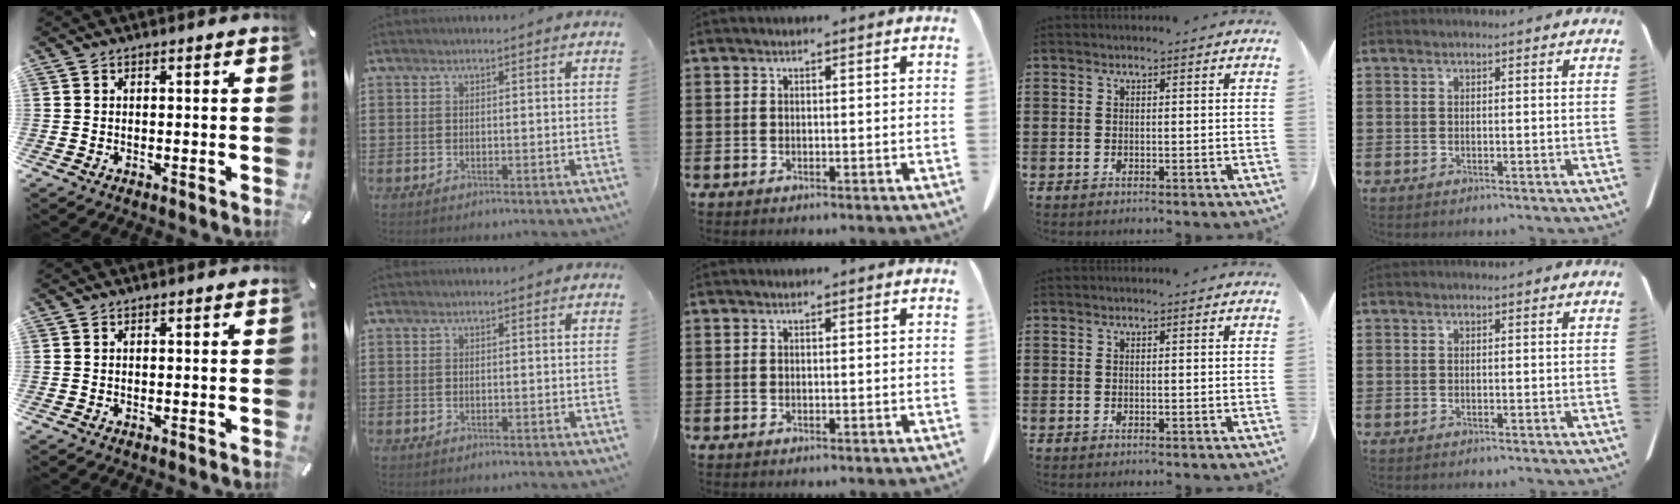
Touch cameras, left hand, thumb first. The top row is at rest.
{}